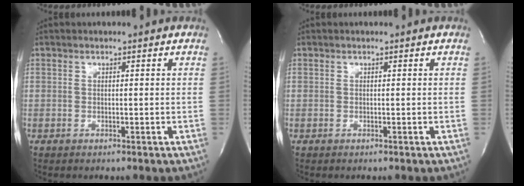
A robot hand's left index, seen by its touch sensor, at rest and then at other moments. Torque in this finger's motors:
{"motor_torque": [0.00, 0.00, 0.00, 0.00]}